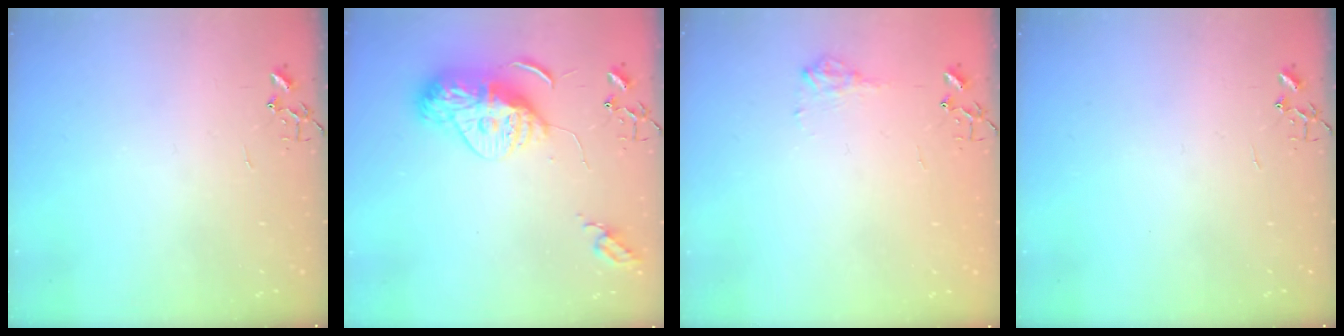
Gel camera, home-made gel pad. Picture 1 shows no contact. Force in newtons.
{"total": 13.3, "press": 13.3, "slide": 1.2}
{"total": 8.2, "press": 8.2, "slide": 0.2}
{"total": 0.0}